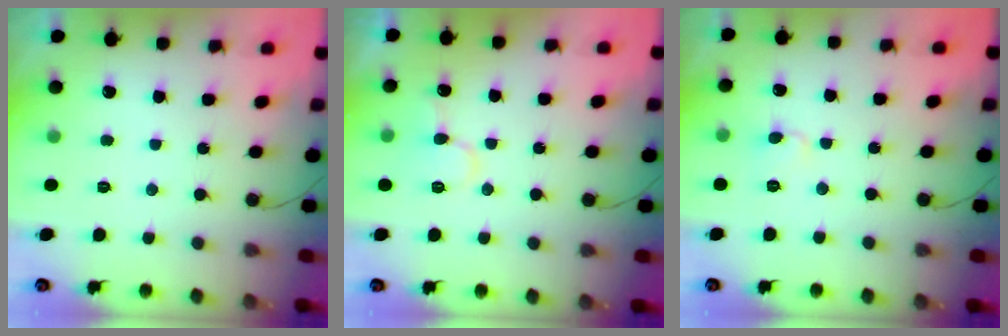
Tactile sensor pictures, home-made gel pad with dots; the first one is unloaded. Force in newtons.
{"total": 9.1, "press": 9.1, "slide": 1.2}
{"total": 3.9, "press": 3.9, "slide": 0.3}